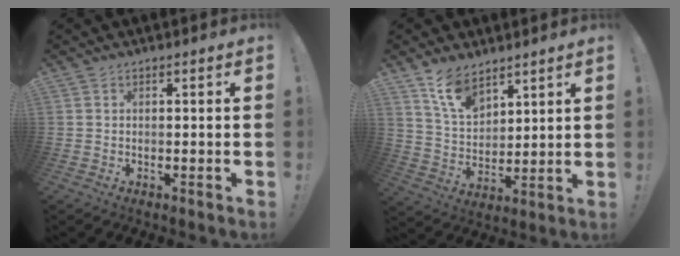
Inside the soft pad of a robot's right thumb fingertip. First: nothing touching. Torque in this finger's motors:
{"motor_torque": [0.68, 2.35, 0.31, -0.11, 0.02]}